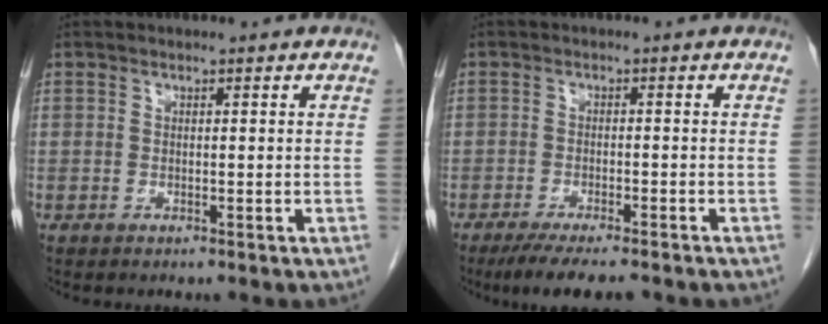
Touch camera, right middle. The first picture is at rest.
{"total": 8.2, "force": [-6.7, 1.3, 4.6], "torque": [-0.066, -0.014, -0.100]}